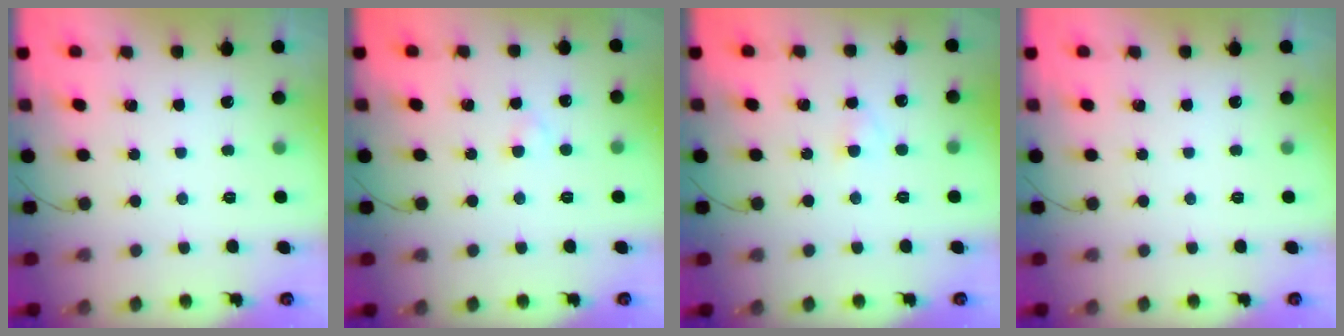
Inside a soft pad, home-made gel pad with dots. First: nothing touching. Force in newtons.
{"total": 1.6, "press": 1.4, "slide": 0.8}
{"total": 1.9, "press": 1.7, "slide": 0.8}
{"total": 0.0}